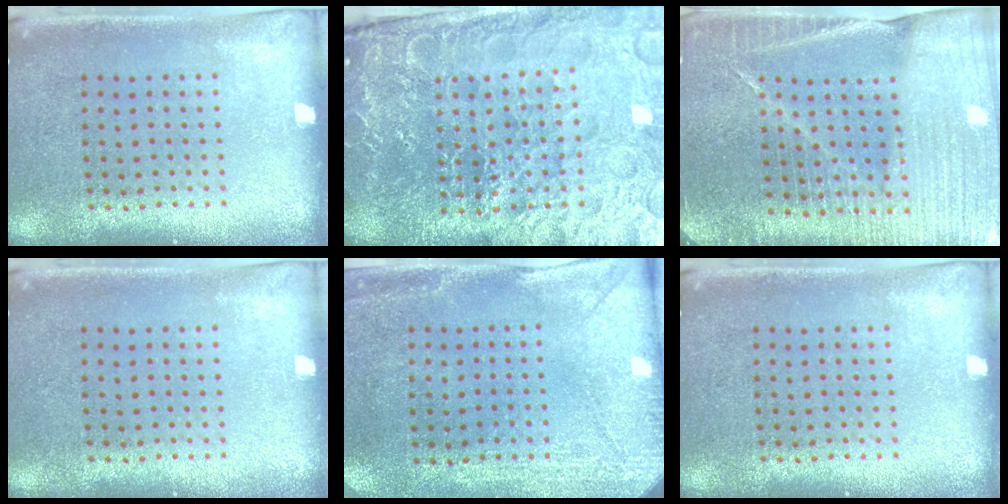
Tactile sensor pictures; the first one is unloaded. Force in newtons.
{"total": 5.9, "press": 5.4, "slide": 2.4}
{"total": 4.7, "press": 4.4, "slide": 1.8}
{"total": 0.0}
{"total": 2.9, "press": 2.4, "slide": 1.6}
{"total": 0.0}